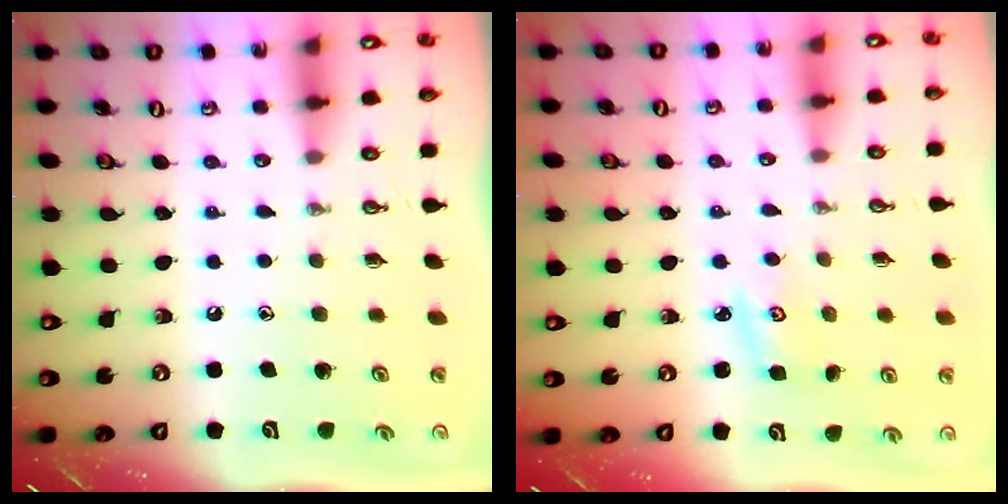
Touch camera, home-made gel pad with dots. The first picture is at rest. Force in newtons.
{"total": 3.1, "press": 3.1, "slide": 0.4}